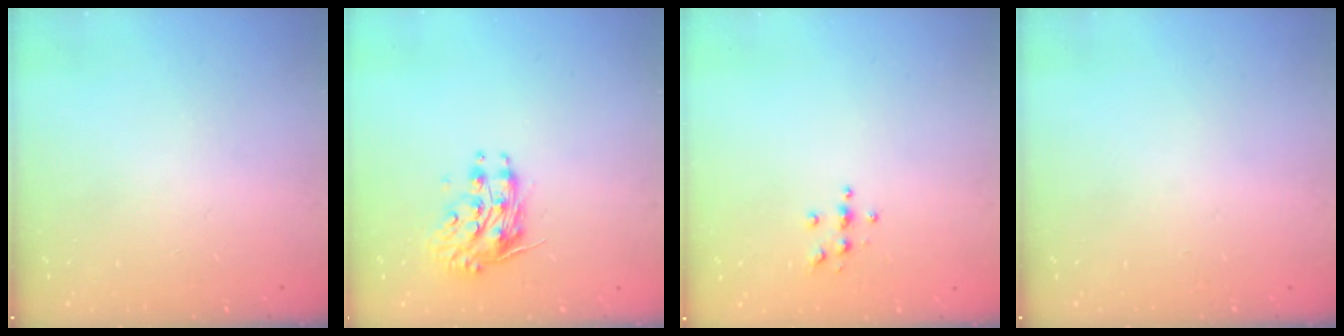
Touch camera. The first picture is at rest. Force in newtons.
{"total": 8.9, "press": 8.9, "slide": 0.3}
{"total": 3.8, "press": 3.8, "slide": 0.4}
{"total": 0.0}